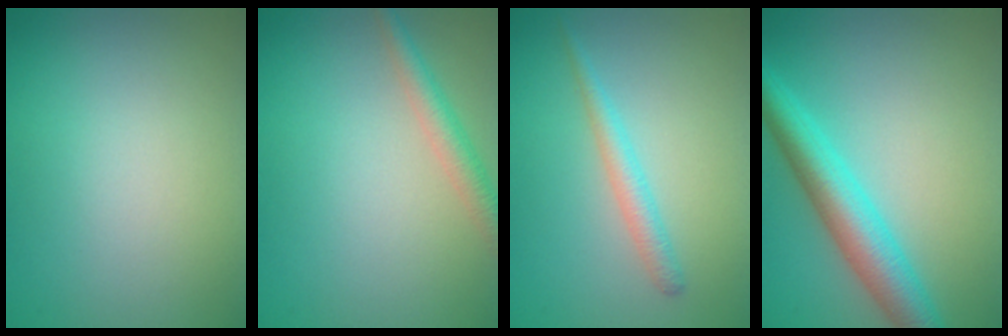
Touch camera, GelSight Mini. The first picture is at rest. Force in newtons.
{"total": 2.4, "press": 2.4, "slide": 0.0}
{"total": 1.8, "press": 1.8, "slide": 0.0}
{"total": 5.5, "press": 5.5, "slide": 0.3}